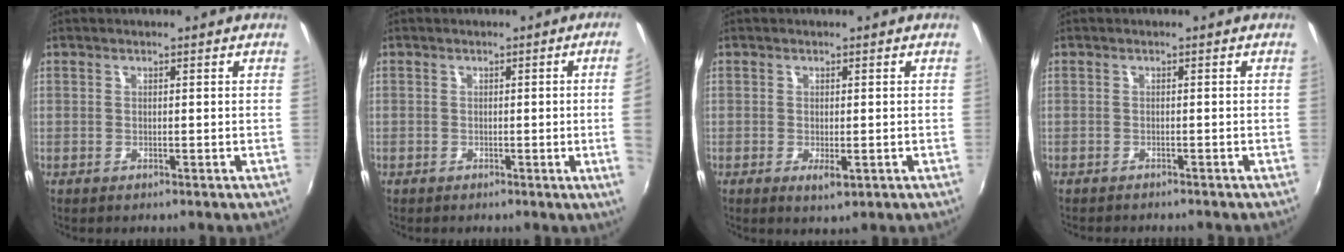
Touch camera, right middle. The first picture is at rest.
{"total": 4.1, "force": [0.0, -1.6, 3.8], "torque": [-0.056, -0.008, 0.003]}
{"total": 2.3, "force": [-0.7, 1.0, 2.0], "torque": [-0.035, -0.010, -0.009]}
{"total": 2.6, "force": [-2.4, 0.5, 0.7], "torque": [-0.022, -0.014, -0.038]}